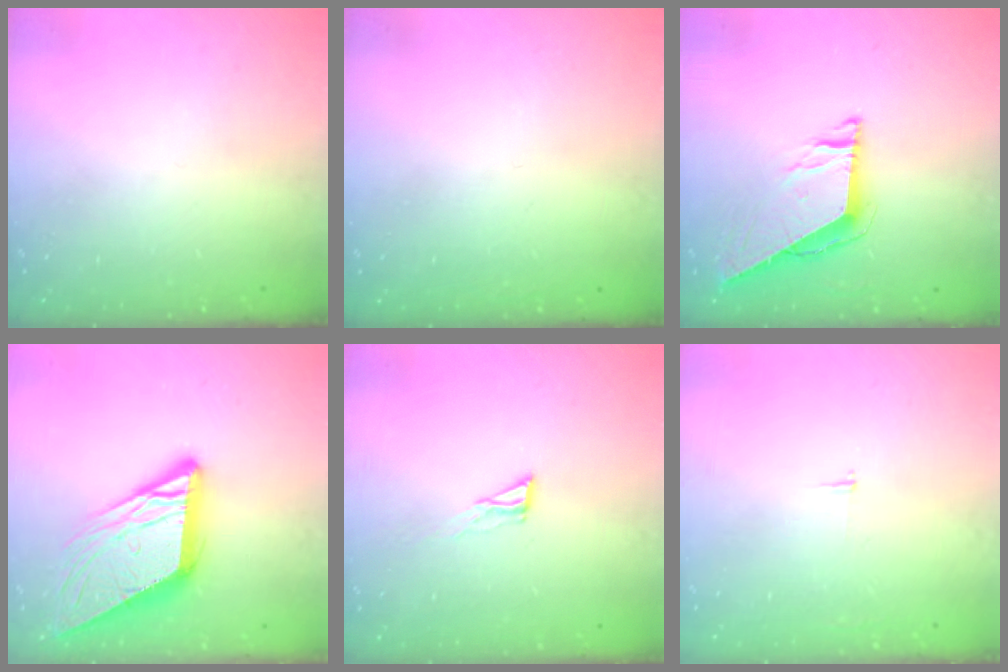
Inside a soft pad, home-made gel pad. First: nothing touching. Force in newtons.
{"total": 1.6, "press": 1.6, "slide": 0.1}
{"total": 7.2, "press": 7.2, "slide": 0.5}
{"total": 14.0, "press": 13.9, "slide": 1.4}
{"total": 4.3, "press": 4.2, "slide": 0.3}
{"total": 2.3, "press": 2.3, "slide": 0.2}